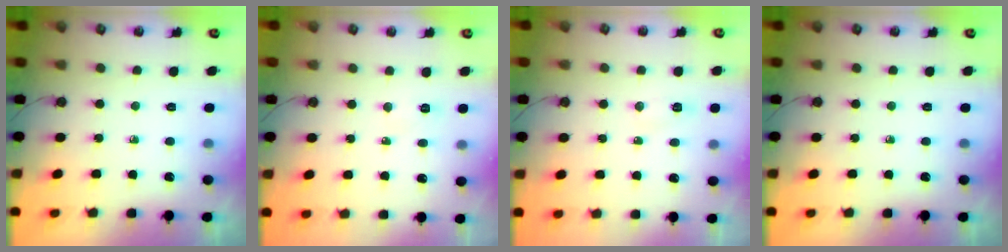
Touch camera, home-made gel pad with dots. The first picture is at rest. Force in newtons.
{"total": 4.9, "press": 4.8, "slide": 1.0}
{"total": 6.3, "press": 6.2, "slide": 1.1}
{"total": 0.0}